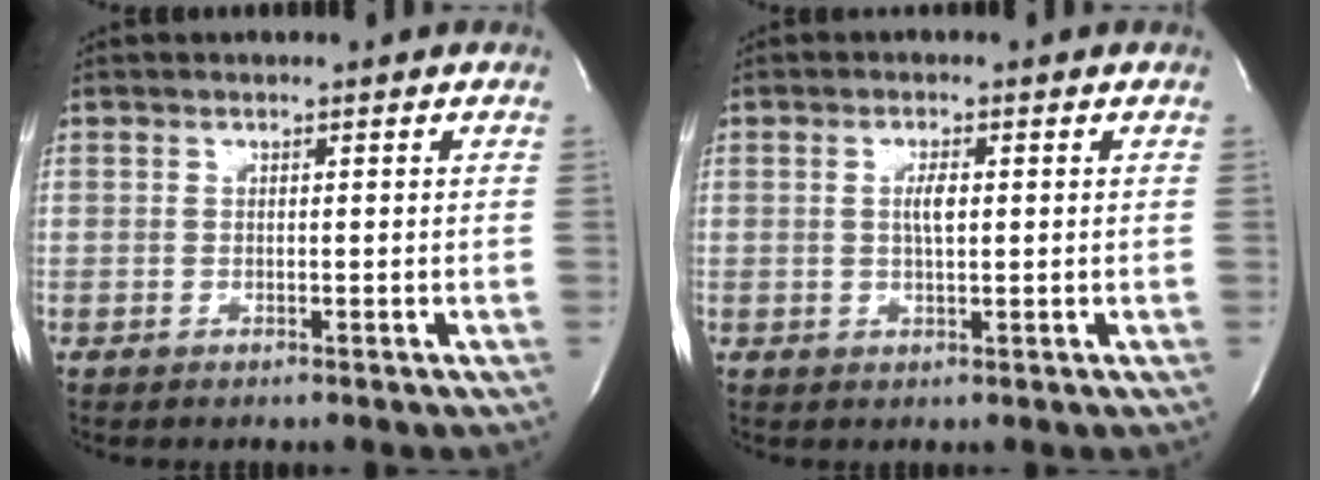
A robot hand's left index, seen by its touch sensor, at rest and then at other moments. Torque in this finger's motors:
{"motor_torque": [0.52, 0.16, 0.16, 0.03]}